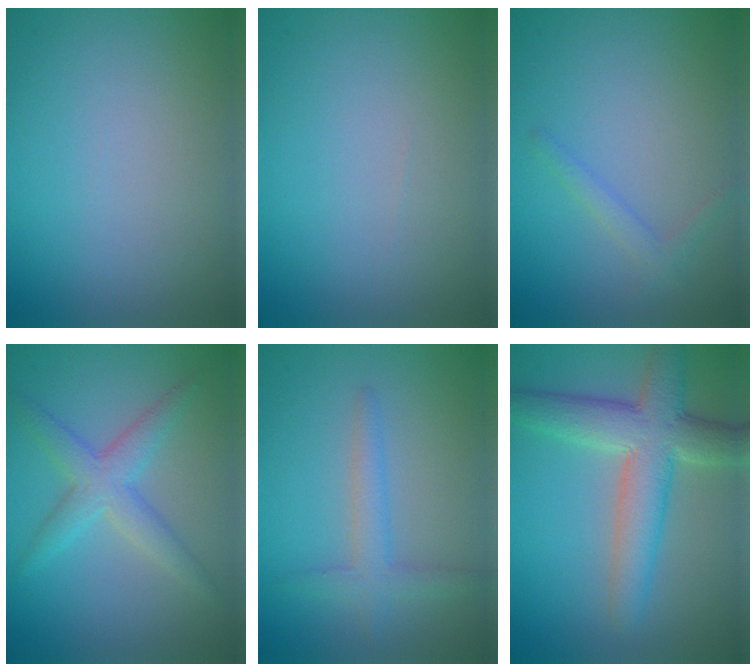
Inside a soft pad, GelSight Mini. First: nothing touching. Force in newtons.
{"total": 0.0}
{"total": 1.4, "press": 1.4, "slide": 0.1}
{"total": 3.4, "press": 3.4, "slide": 0.2}
{"total": 2.4, "press": 2.4, "slide": 0.2}
{"total": 7.0, "press": 7.0, "slide": 0.4}